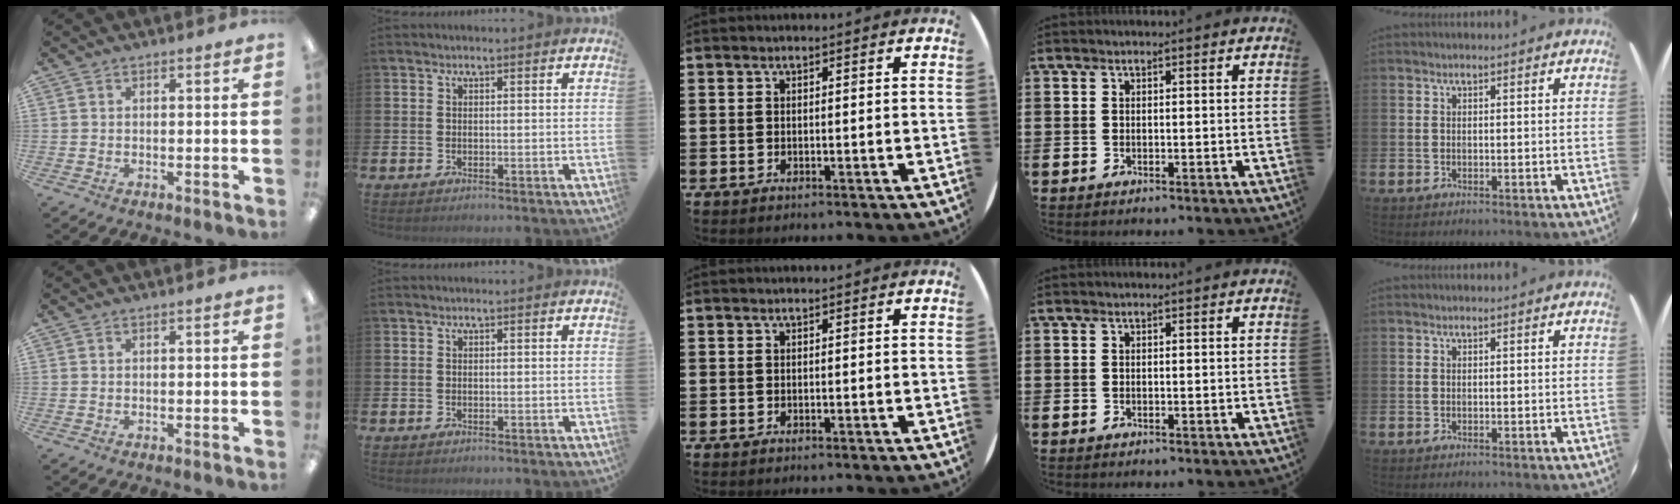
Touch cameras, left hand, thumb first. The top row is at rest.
{}